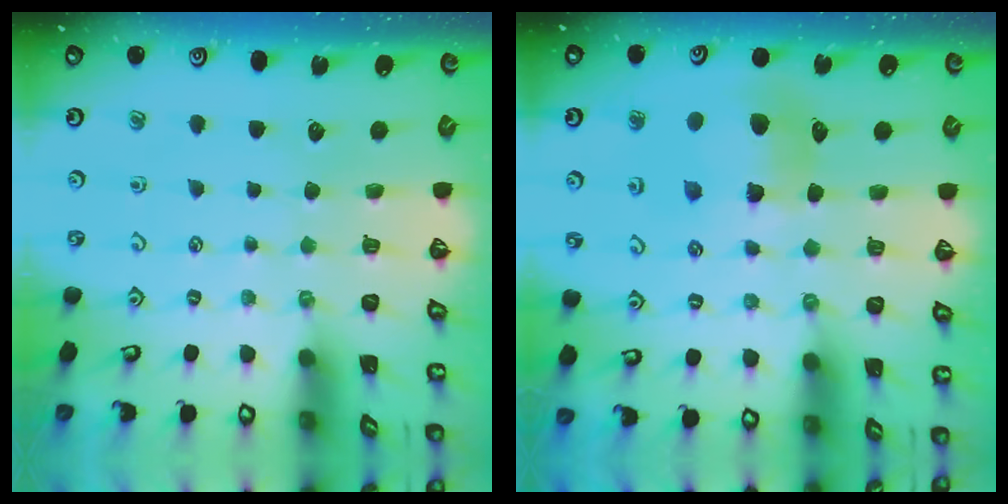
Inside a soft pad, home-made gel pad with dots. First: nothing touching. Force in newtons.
{"total": 9.2, "press": 9.1, "slide": 1.0}